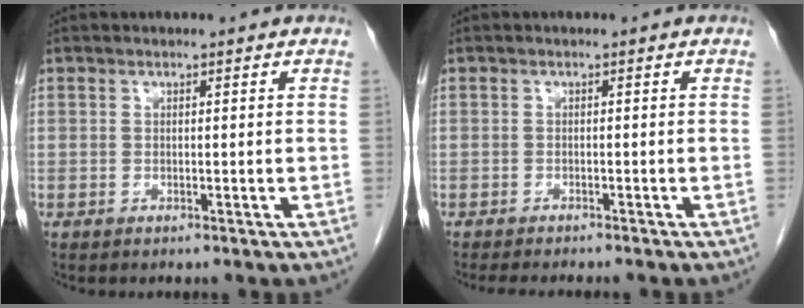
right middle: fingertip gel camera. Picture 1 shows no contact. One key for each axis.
{"total": 6.8, "fx": -5.9, "fy": 0.9, "fz": 3.2, "tx": -0.033, "ty": -0.010, "tz": -0.081}